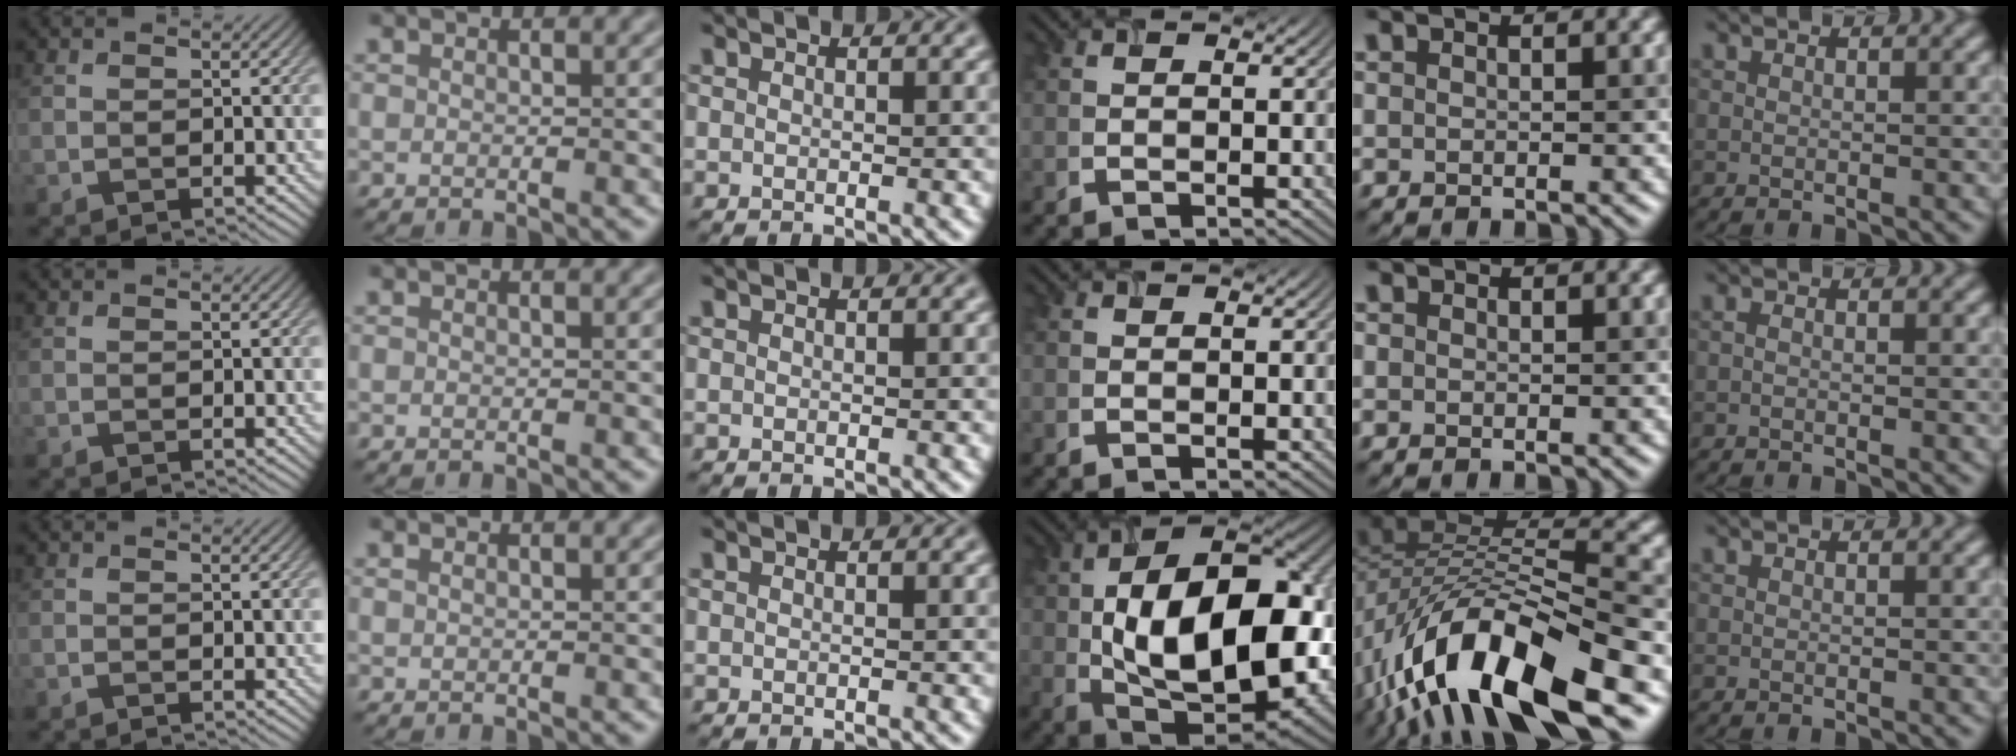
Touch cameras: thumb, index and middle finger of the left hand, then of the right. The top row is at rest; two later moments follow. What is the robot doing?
{"motion": "extract", "object": "airpods case & airpods"}